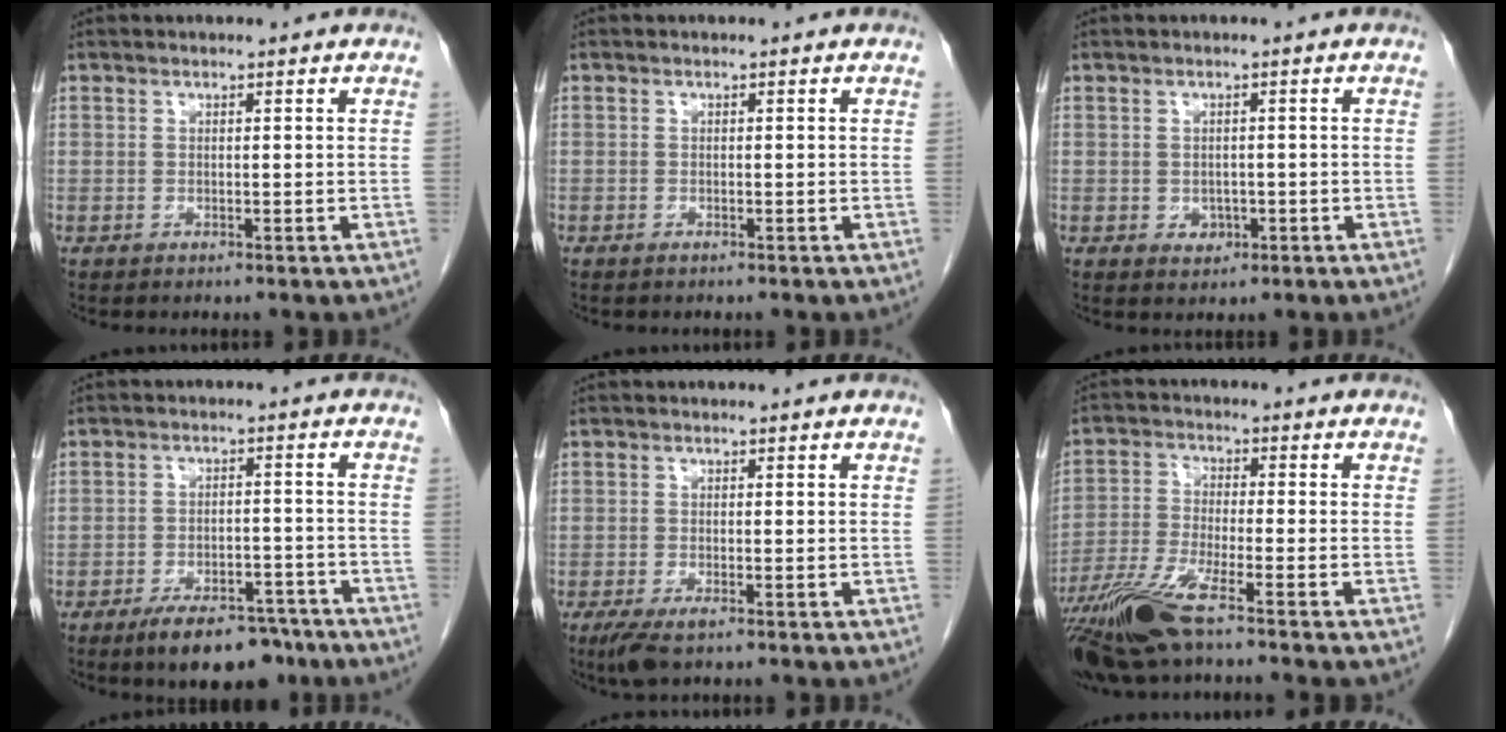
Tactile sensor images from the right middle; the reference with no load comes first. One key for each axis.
{"total": 0.5, "fx": -0.4, "fy": 0.2, "fz": 0.2, "tx": -0.004, "ty": 0.000, "tz": -0.008}
{"total": 2.0, "fx": -0.6, "fy": 1.6, "fz": 0.9, "tx": -0.009, "ty": 0.004, "tz": -0.002}
{"total": 9.7, "fx": -7.3, "fy": 3.9, "fz": 5.0, "tx": -0.068, "ty": 0.004, "tz": -0.113}
{"total": 3.3, "fx": -2.1, "fy": 0.7, "fz": 2.5, "tx": -0.051, "ty": -0.010, "tz": -0.036}
{"total": 10.0, "fx": -6.9, "fy": 0.1, "fz": 7.3, "tx": -0.152, "ty": -0.025, "tz": -0.133}